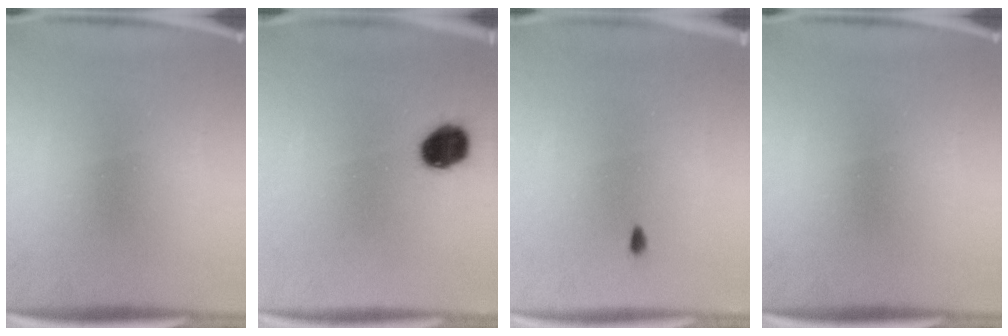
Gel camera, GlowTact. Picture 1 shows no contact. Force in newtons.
{"total": 8.6}
{"total": 0.6}
{"total": 0.0}